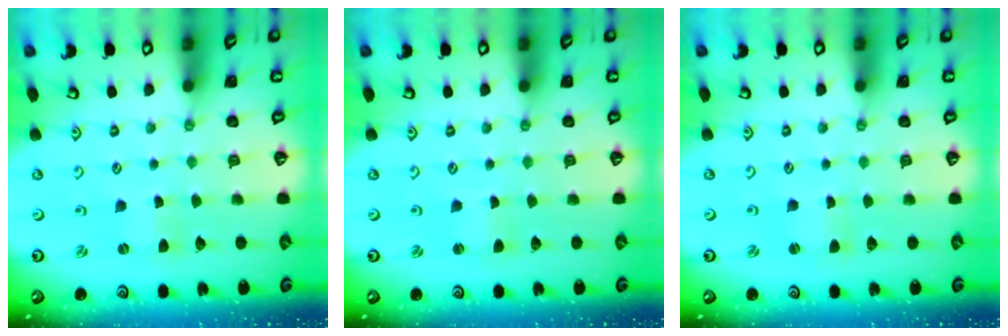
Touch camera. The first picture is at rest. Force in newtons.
{"total": 0.8, "press": 0.8, "slide": 0.0}
{"total": 0.6, "press": 0.5, "slide": 0.2}